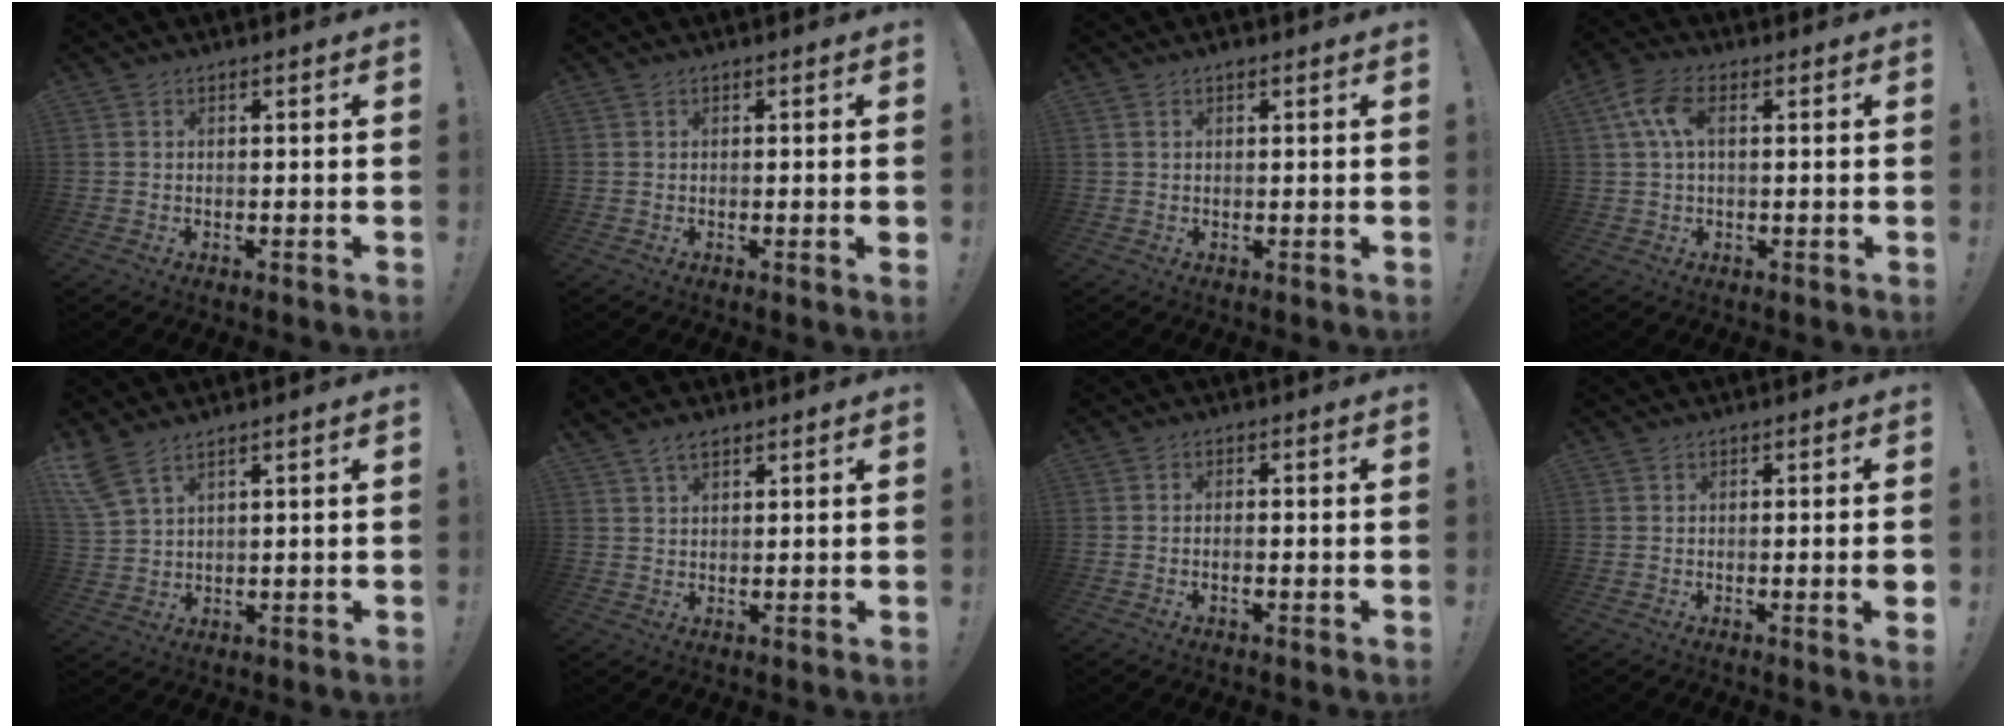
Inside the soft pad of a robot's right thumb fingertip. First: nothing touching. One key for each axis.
{"total": 1.3, "fx": 0.1, "fy": -0.2, "fz": 1.2, "tx": -0.015, "ty": -0.004, "tz": 0.000}
{"total": 1.0, "fx": 0.7, "fy": 0.5, "fz": 0.5, "tx": -0.003, "ty": -0.003, "tz": 0.012}
{"total": 8.0, "fx": 1.9, "fy": 4.3, "fz": 6.5, "tx": -0.141, "ty": 0.008, "tz": 0.033}
{"total": 6.4, "fx": 4.6, "fy": 2.0, "fz": 4.0, "tx": -0.089, "ty": -0.021, "tz": 0.091}
{"total": 3.9, "fx": 2.9, "fy": 1.9, "fz": 1.8, "tx": -0.023, "ty": -0.015, "tz": 0.053}
{"total": 1.4, "fx": -0.7, "fy": 0.2, "fz": 1.1, "tx": -0.019, "ty": 0.001, "tz": -0.013}
{"total": 2.8, "fx": -0.4, "fy": -0.2, "fz": 2.8, "tx": -0.038, "ty": -0.008, "tz": -0.007}